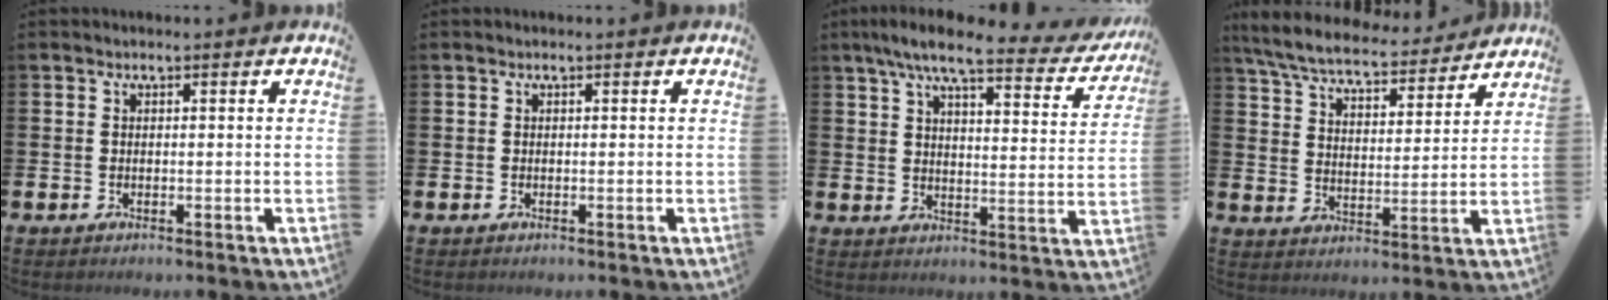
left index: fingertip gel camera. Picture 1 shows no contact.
{"total": 0.0}
{"total": 7.9, "force": [6.5, 1.1, 4.3], "torque": [-0.090, -0.033, 0.107]}
{"total": 7.0, "force": [6.6, 1.3, 2.0], "torque": [-0.071, -0.043, 0.114]}